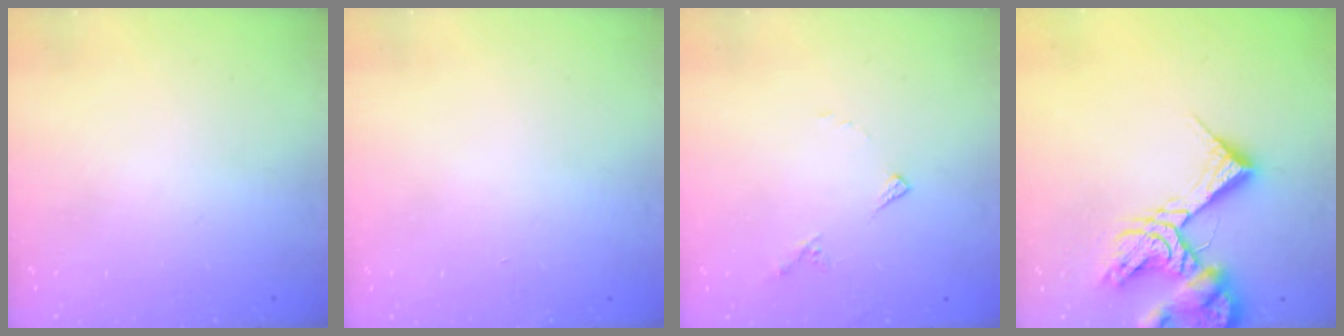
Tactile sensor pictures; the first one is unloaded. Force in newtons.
{"total": 1.7, "press": 1.7, "slide": 0.1}
{"total": 5.6, "press": 5.6, "slide": 0.6}
{"total": 15.1, "press": 14.9, "slide": 1.9}